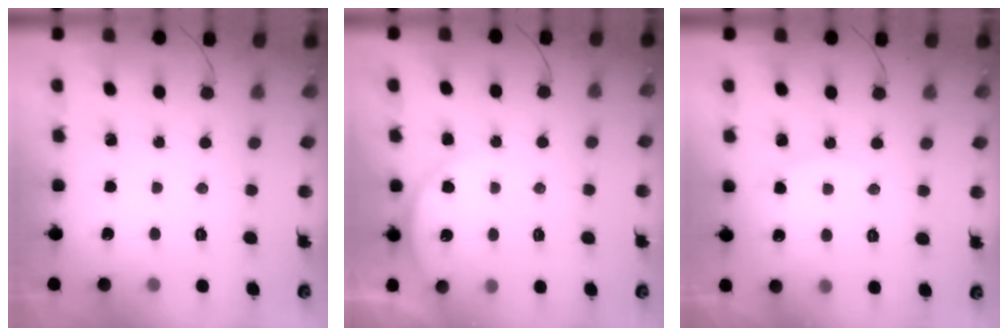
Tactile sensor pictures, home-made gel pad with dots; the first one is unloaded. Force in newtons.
{"total": 5.8, "press": 5.8, "slide": 0.6}
{"total": 5.6, "press": 5.6, "slide": 0.5}